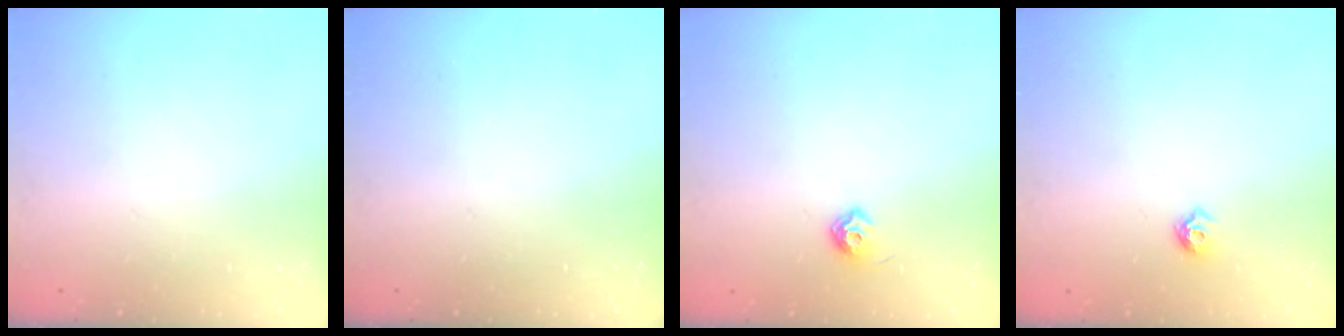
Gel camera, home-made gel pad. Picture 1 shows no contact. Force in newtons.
{"total": 0.0}
{"total": 6.4, "press": 6.3, "slide": 1.1}
{"total": 5.1, "press": 5.0, "slide": 0.9}